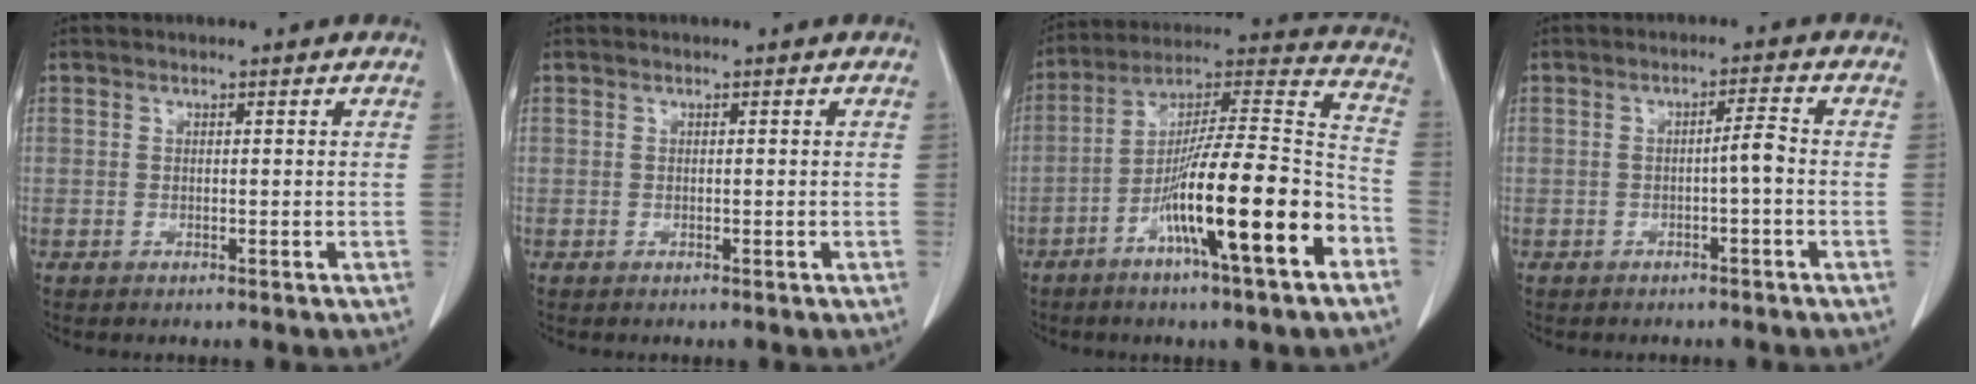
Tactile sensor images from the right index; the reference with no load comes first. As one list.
[{"total": 0.0}, {"total": 19.9, "force": [-8.5, 1.2, 17.9], "torque": [-0.294, -0.008, -0.146]}, {"total": 2.5, "force": [-0.7, 0.0, 2.4], "torque": [-0.036, 0.003, -0.014]}]